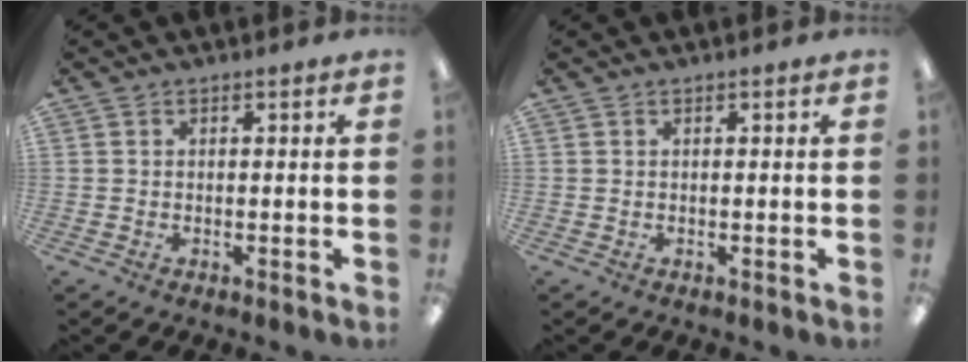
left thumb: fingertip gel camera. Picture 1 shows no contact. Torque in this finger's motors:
{"motor_torque": [0.00, 0.00, -0.08, 0.08, 0.00]}